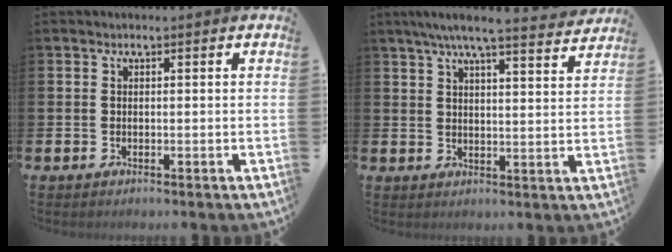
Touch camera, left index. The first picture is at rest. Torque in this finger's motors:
{"motor_torque": [0.86, -1.27, 0.56, 0.21]}